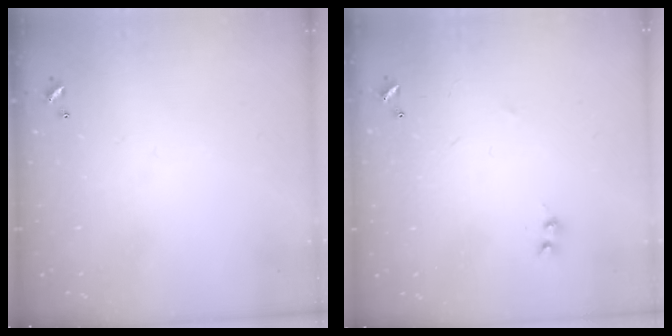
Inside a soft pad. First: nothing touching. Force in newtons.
{"total": 2.0, "press": 2.0, "slide": 0.5}